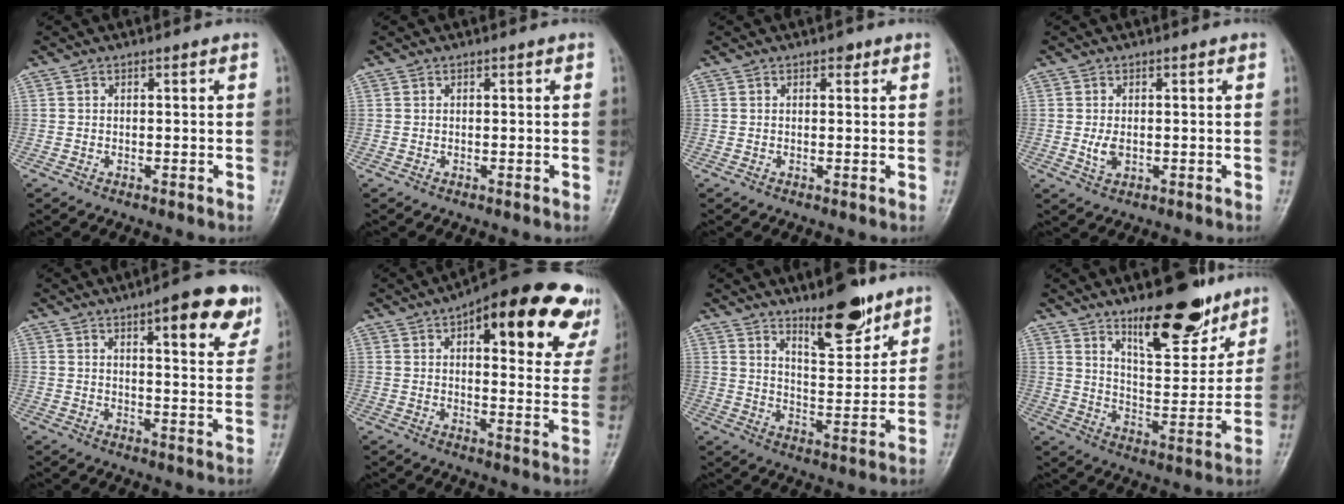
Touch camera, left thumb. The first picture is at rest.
{"total": 0.0}
{"total": 1.4, "force": [0.8, 0.8, 0.8], "torque": [-0.002, -0.002, 0.008]}
{"total": 2.6, "force": [-0.1, 1.7, 2.0], "torque": [-0.040, -0.006, 0.001]}
{"total": 12.0, "force": [6.8, 3.5, 9.2], "torque": [-0.087, -0.029, 0.084]}
{"total": 23.3, "force": [12.9, 8.9, 17.3], "torque": [-0.186, -0.018, 0.152]}
{"total": 11.6, "force": [8.4, 3.8, 7.1], "torque": [-0.083, -0.067, 0.140]}
{"total": 15.9, "force": [11.0, 5.8, 10.0], "torque": [-0.107, -0.079, 0.180]}